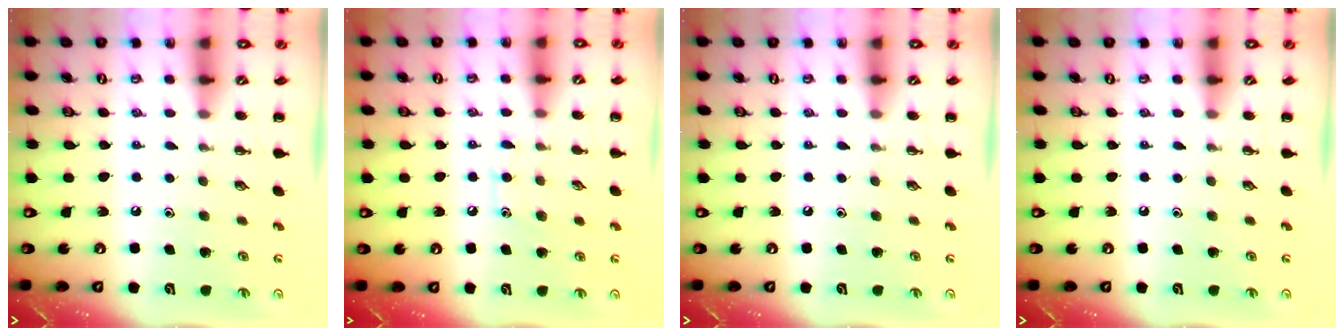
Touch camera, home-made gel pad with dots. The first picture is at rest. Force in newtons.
{"total": 7.8, "press": 7.4, "slide": 2.2}
{"total": 0.0}
{"total": 0.0}